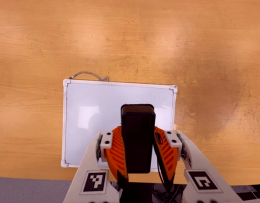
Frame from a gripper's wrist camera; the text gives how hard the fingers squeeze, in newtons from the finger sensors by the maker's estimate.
{"total": 6.5, "left": 5.6, "right": 7.5}